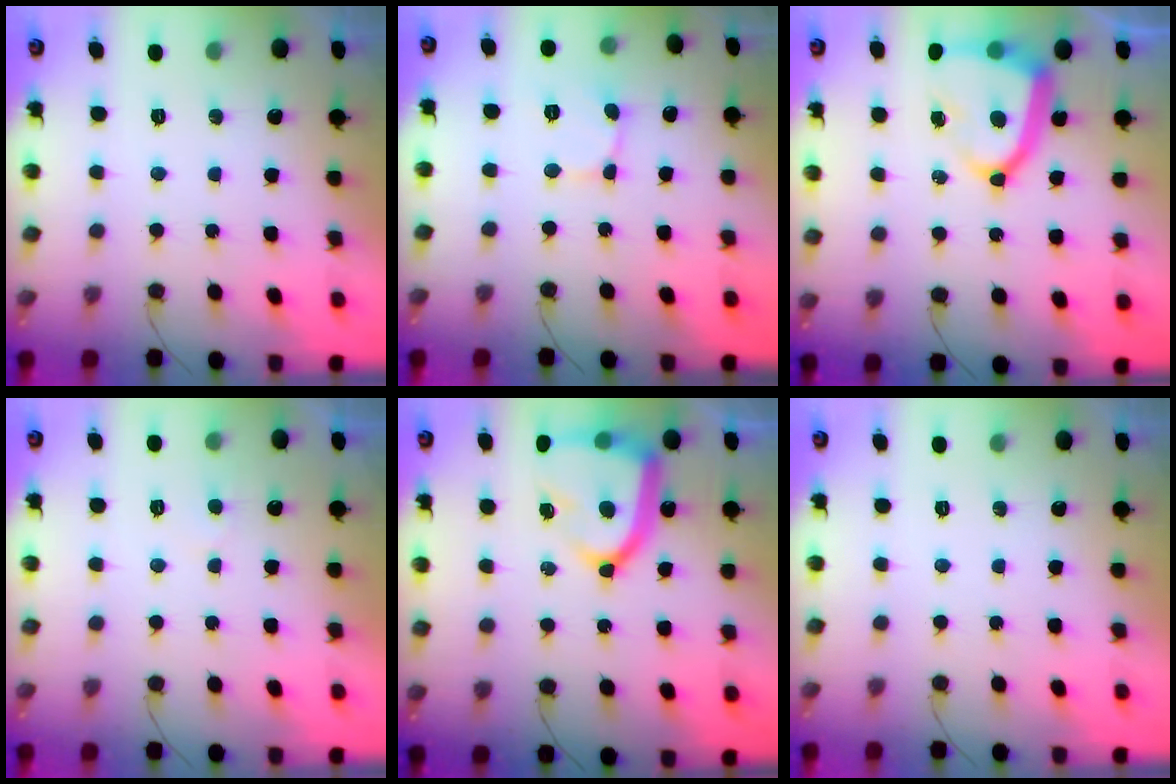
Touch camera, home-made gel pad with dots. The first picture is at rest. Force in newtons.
{"total": 2.2, "press": 2.2, "slide": 0.1}
{"total": 14.9, "press": 14.8, "slide": 1.7}
{"total": 2.8, "press": 2.8, "slide": 0.3}
{"total": 18.1, "press": 18.0, "slide": 1.8}
{"total": 0.0}